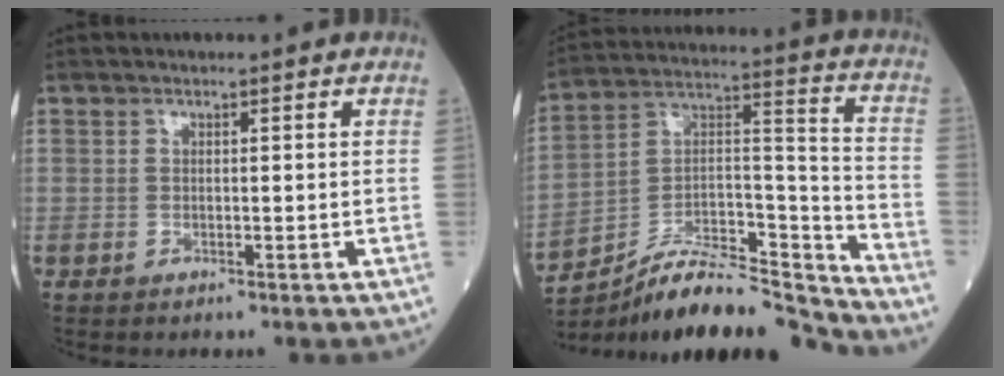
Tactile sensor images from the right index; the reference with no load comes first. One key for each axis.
{"total": 19.7, "fx": -18.2, "fy": 2.1, "fz": 7.2, "tx": -0.127, "ty": 0.037, "tz": -0.302}